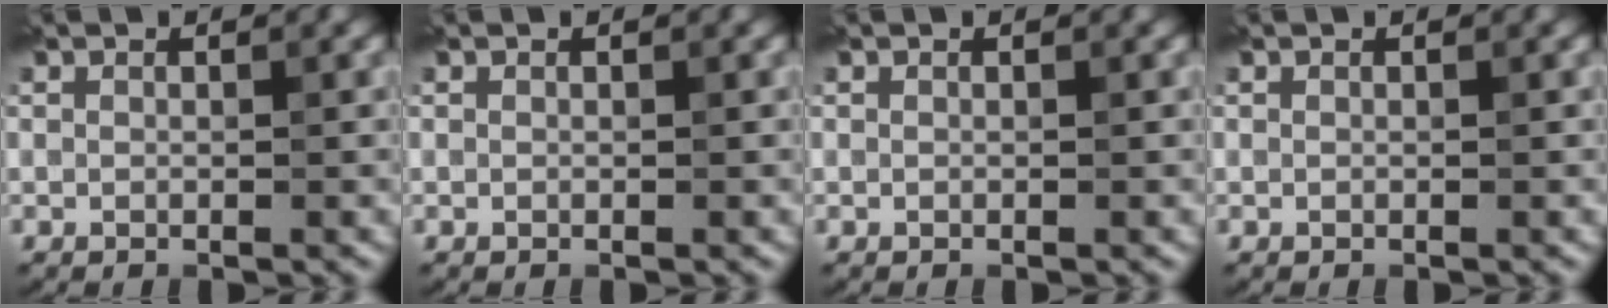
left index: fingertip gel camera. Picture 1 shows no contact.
{"total": 0.0}
{"total": 0.0}
{"total": 0.0}